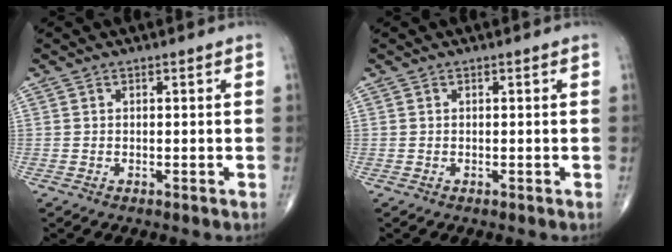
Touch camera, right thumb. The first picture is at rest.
{"total": 0.0}